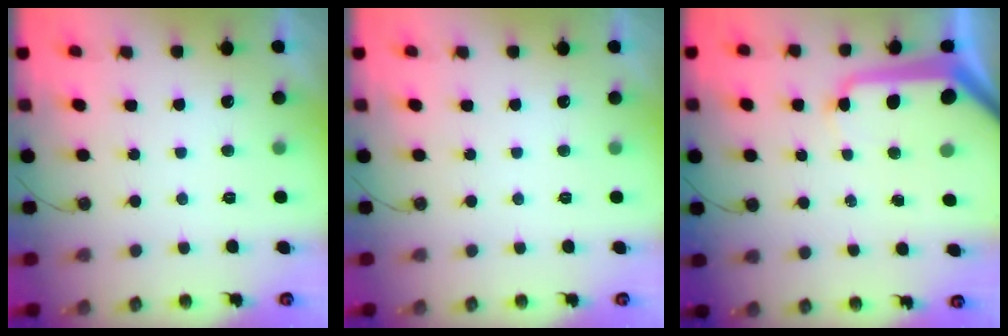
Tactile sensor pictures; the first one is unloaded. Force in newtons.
{"total": 0.0}
{"total": 14.6, "press": 14.5, "slide": 1.5}